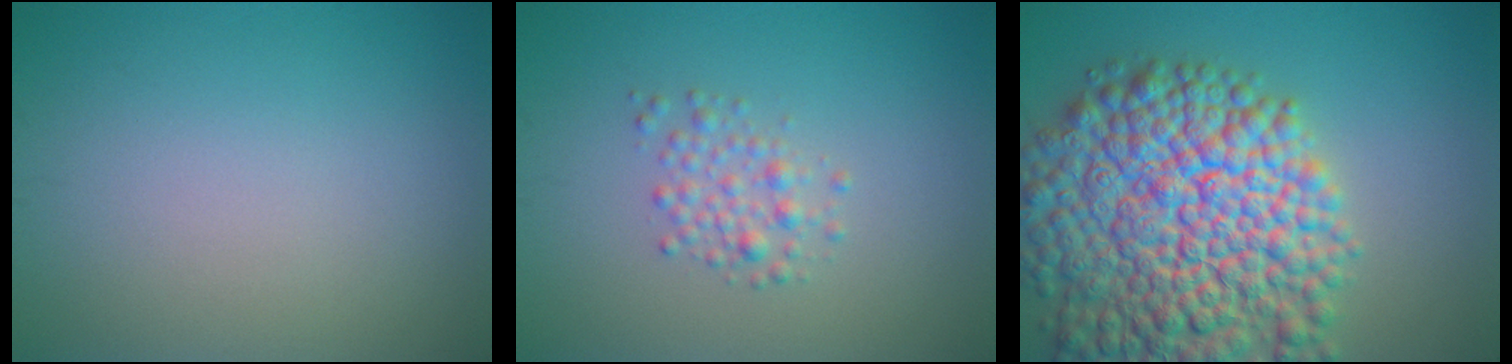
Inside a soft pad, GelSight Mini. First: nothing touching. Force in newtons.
{"total": 1.9, "press": 1.9, "slide": 0.0}
{"total": 14.6, "press": 14.6, "slide": 0.8}